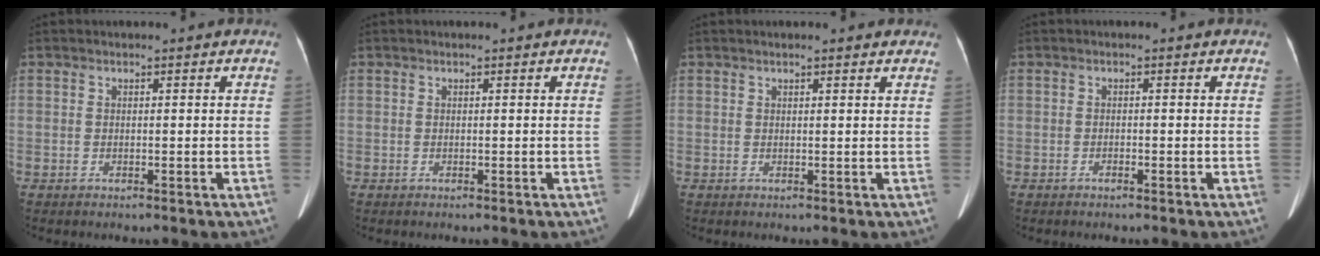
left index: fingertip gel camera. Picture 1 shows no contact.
{"total": 0.0}
{"total": 3.7, "force": [3.1, 0.6, 1.8], "torque": [-0.020, 0.021, 0.035]}
{"total": 0.5, "force": [-0.4, 0.1, 0.4], "torque": [-0.008, 0.000, -0.006]}